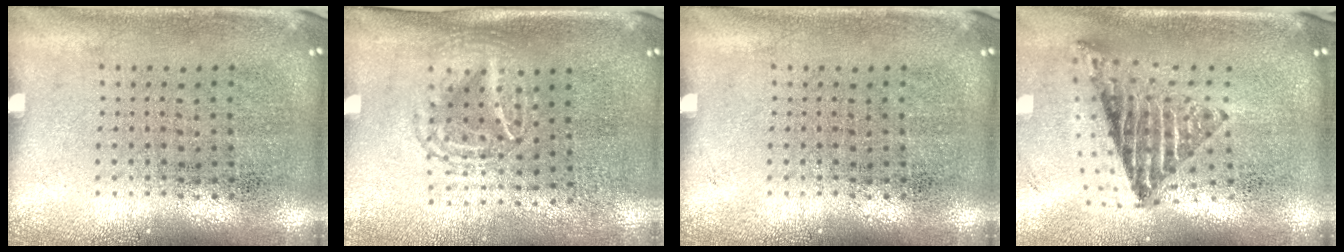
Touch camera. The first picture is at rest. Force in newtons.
{"total": 1.5, "press": 1.3, "slide": 0.7}
{"total": 0.0}
{"total": 1.5, "press": 1.3, "slide": 0.9}